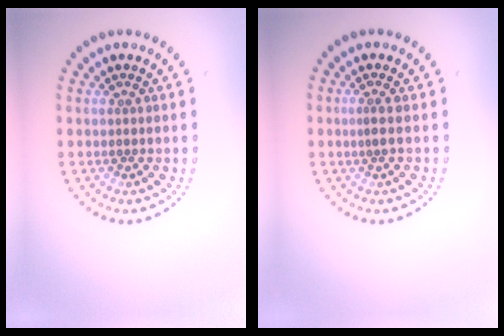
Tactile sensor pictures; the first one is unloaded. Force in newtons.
{"total": 0.7, "press": 0.5, "slide": 0.6}